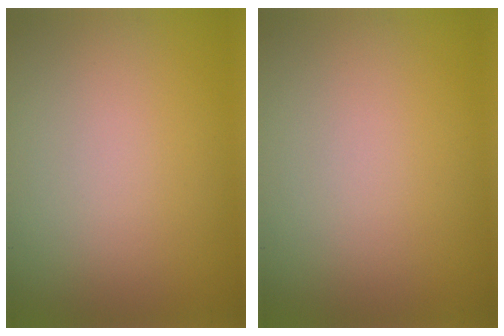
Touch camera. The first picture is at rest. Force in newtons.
{"total": 0.0}